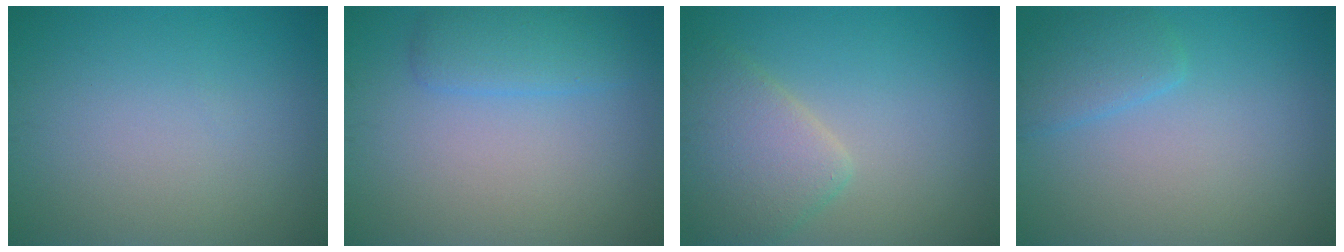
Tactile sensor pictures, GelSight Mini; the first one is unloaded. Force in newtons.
{"total": 2.7, "press": 2.7, "slide": 0.1}
{"total": 4.5, "press": 4.5, "slide": 0.4}
{"total": 2.3, "press": 2.3, "slide": 0.2}